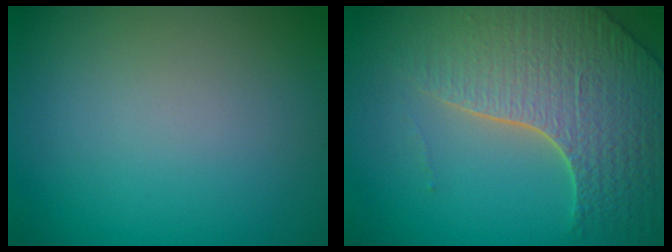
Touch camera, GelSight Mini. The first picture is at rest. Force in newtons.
{"total": 6.8, "press": 5.5, "slide": 3.9}